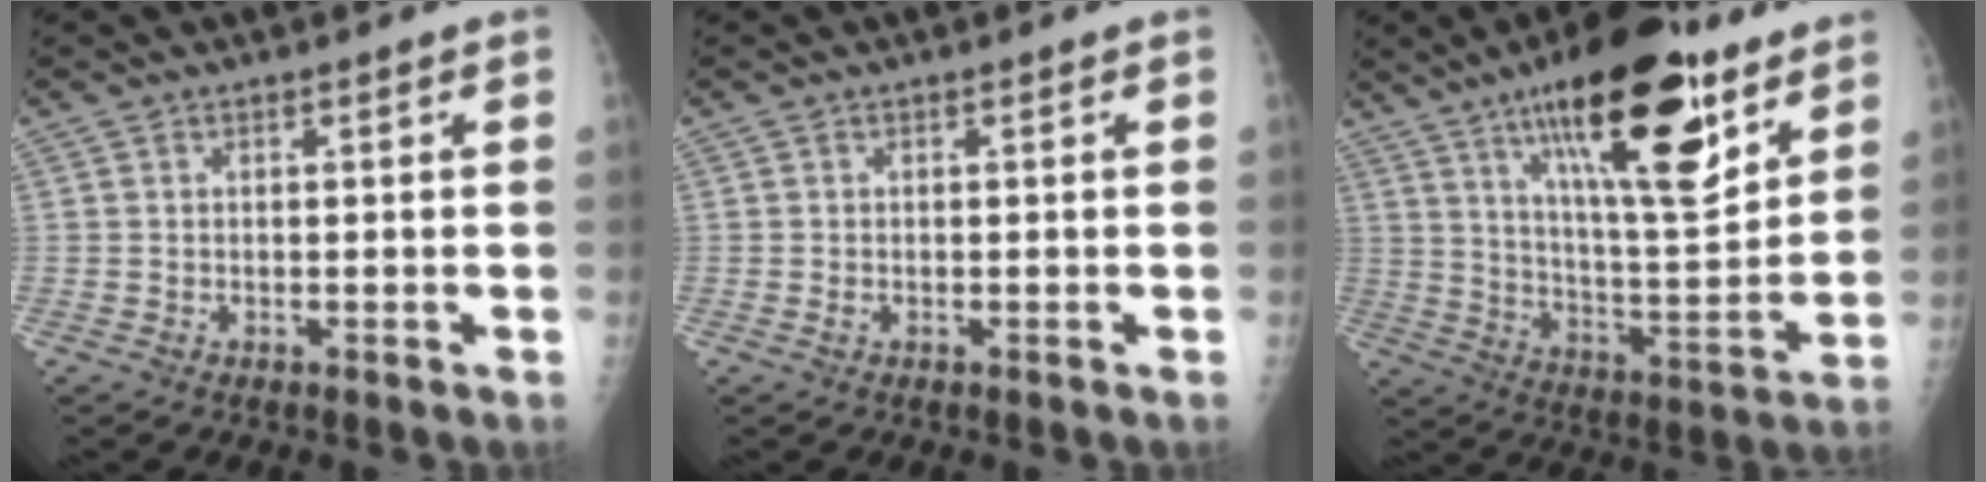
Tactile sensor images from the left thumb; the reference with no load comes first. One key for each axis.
{"total": 0.6, "fx": -0.1, "fy": 0.5, "fz": 0.4, "tx": -0.007, "ty": -0.001, "tz": -0.002}
{"total": 24.2, "fx": 13.5, "fy": 7.7, "fz": 18.5, "tx": -0.263, "ty": -0.060, "tz": 0.223}